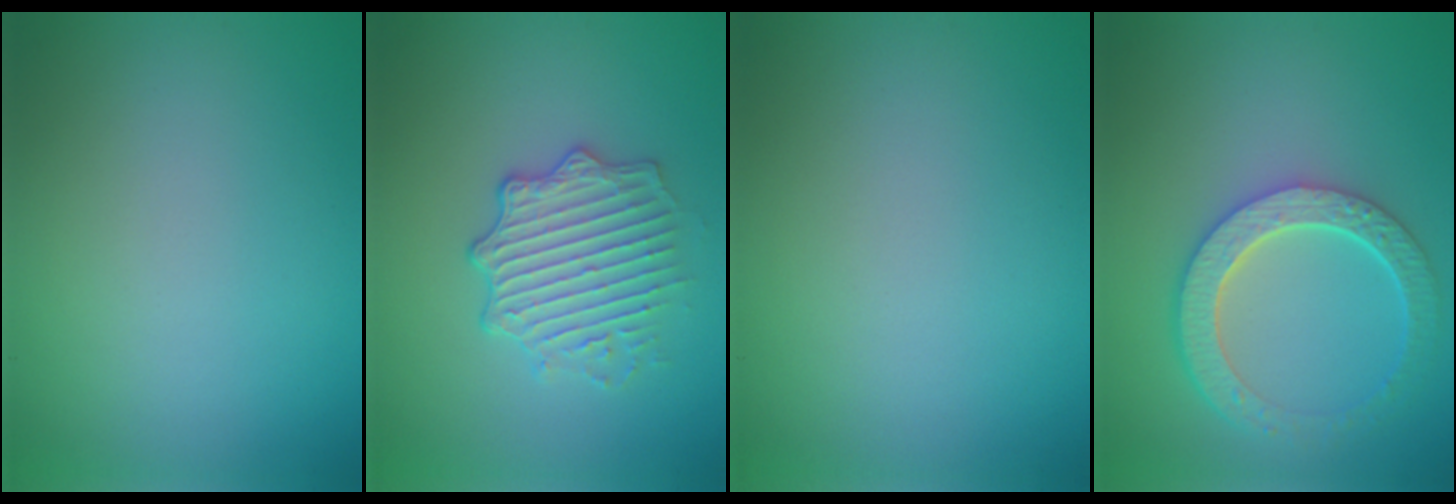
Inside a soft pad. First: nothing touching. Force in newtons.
{"total": 4.2, "press": 3.8, "slide": 1.7}
{"total": 0.0}
{"total": 5.9, "press": 4.5, "slide": 3.7}